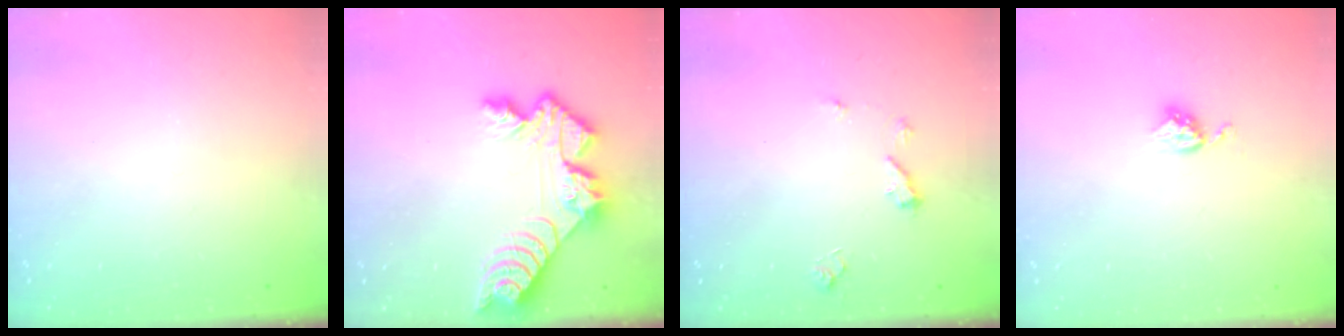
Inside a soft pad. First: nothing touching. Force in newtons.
{"total": 11.2, "press": 11.1, "slide": 1.0}
{"total": 7.0, "press": 7.0, "slide": 0.7}
{"total": 3.9, "press": 3.9, "slide": 0.4}